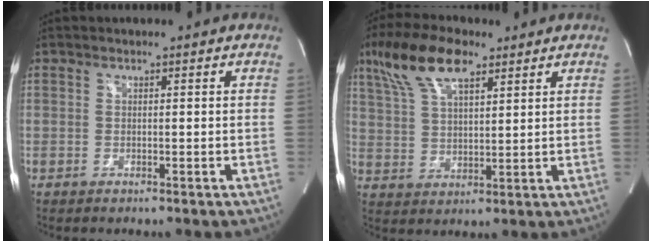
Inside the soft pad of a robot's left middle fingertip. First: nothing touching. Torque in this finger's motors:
{"motor_torque": [1.23, -0.91, 0.17, 0.06]}